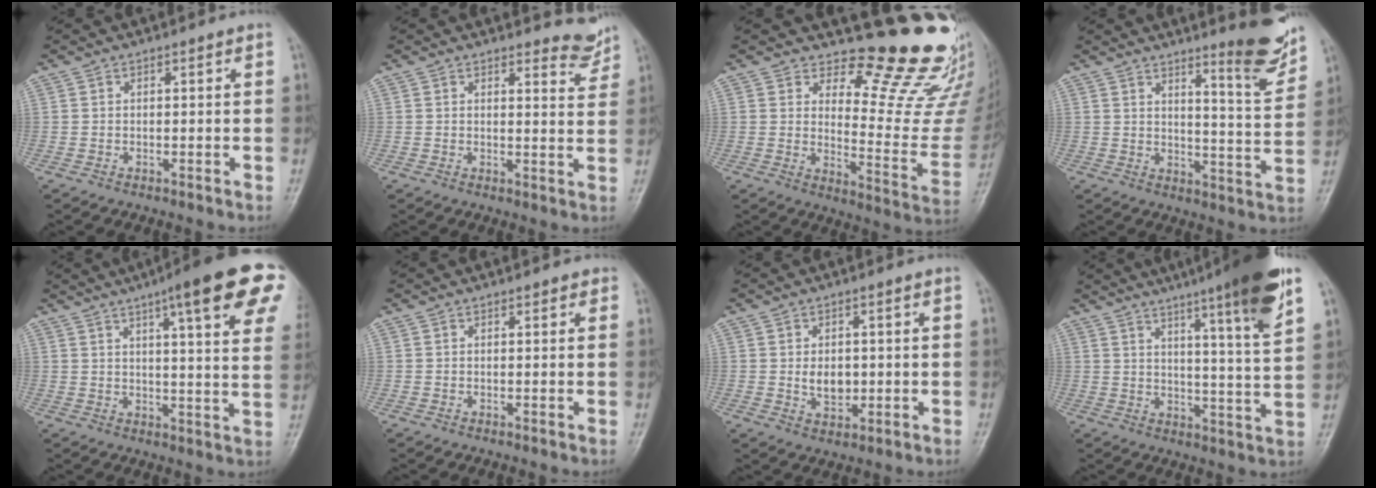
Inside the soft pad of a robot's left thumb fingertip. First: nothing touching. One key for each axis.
{"total": 4.6, "fx": 4.4, "fy": 1.4, "fz": 0.4, "tx": 0.013, "ty": -0.042, "tz": 0.042}
{"total": 17.2, "fx": 15.1, "fy": 4.4, "fz": 7.1, "tx": -0.041, "ty": -0.177, "tz": 0.185}
{"total": 10.4, "fx": 7.6, "fy": 1.2, "fz": 7.0, "tx": -0.074, "ty": -0.063, "tz": 0.108}
{"total": 20.4, "fx": 10.6, "fy": 3.6, "fz": 17.0, "tx": -0.214, "ty": -0.021, "tz": 0.128}
{"total": 1.1, "fx": 0.7, "fy": 0.7, "fz": 0.5, "tx": 0.004, "ty": -0.002, "tz": 0.002}
{"total": 4.6, "fx": 0.1, "fy": 3.3, "fz": 3.1, "tx": -0.034, "ty": -0.004, "tz": 0.008}
{"total": 17.4, "fx": 10.6, "fy": 1.0, "fz": 13.8, "tx": -0.191, "ty": -0.045, "tz": 0.141}